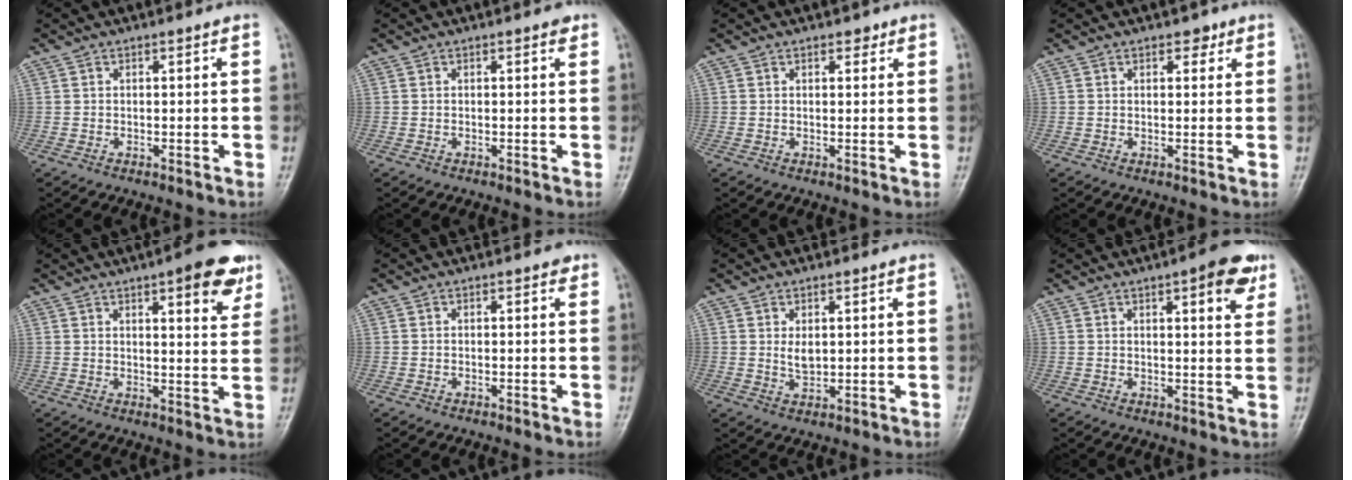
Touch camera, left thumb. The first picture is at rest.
{"total": 0.7, "force": [0.4, 0.3, 0.4], "torque": [-0.004, -0.001, 0.002]}
{"total": 1.6, "force": [1.0, 0.9, 0.8], "torque": [0.001, -0.004, 0.011]}
{"total": 2.1, "force": [1.3, 1.3, 1.0], "torque": [0.003, -0.004, 0.013]}
{"total": 9.9, "force": [5.7, 2.9, 7.6], "torque": [-0.074, -0.023, 0.068]}
{"total": 0.6, "force": [0.3, 0.4, 0.3], "torque": [0.001, 0.000, -0.001]}
{"total": 2.9, "force": [0.9, 1.6, 2.2], "torque": [-0.030, -0.011, 0.019]}
{"total": 7.3, "force": [3.9, 2.2, 5.8], "torque": [-0.058, -0.013, 0.044]}